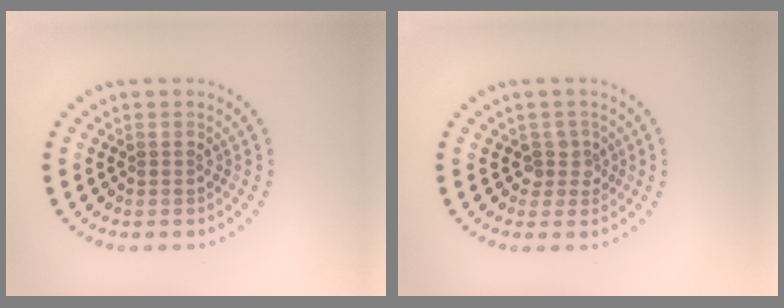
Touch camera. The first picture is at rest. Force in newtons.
{"total": 1.5, "press": 1.1, "slide": 1.0}